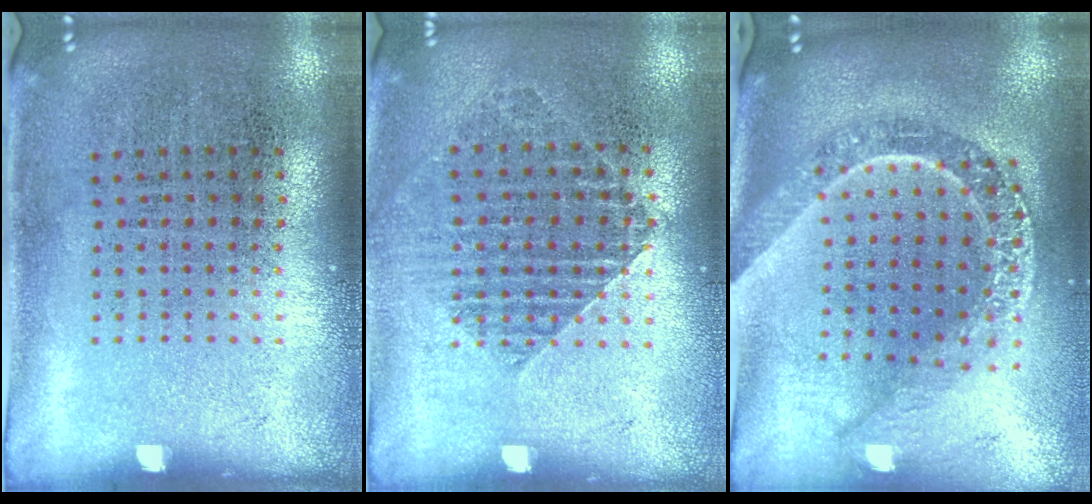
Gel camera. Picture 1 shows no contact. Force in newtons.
{"total": 1.3, "press": 1.2, "slide": 0.4}
{"total": 2.5, "press": 2.1, "slide": 1.4}